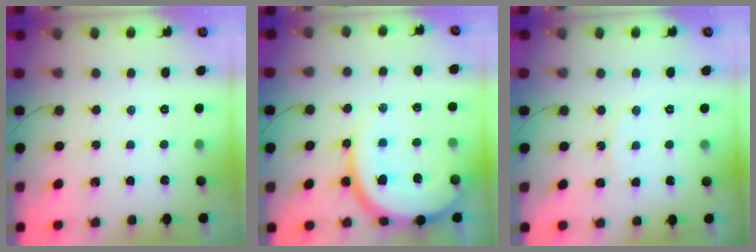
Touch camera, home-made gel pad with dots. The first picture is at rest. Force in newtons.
{"total": 15.2, "press": 15.1, "slide": 1.6}
{"total": 7.4, "press": 7.4, "slide": 0.8}